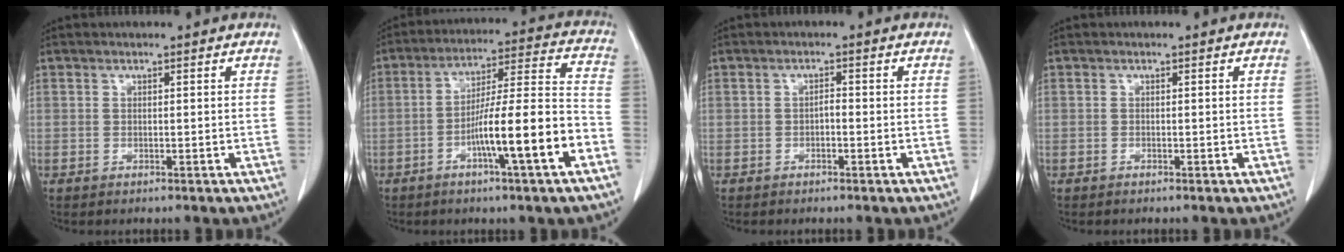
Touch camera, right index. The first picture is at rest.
{"total": 14.2, "force": [-5.4, 0.0, 13.1], "torque": [-0.215, 0.008, -0.090]}
{"total": 1.4, "force": [-0.2, 0.5, 1.3], "torque": [-0.016, 0.004, -0.005]}
{"total": 0.0}